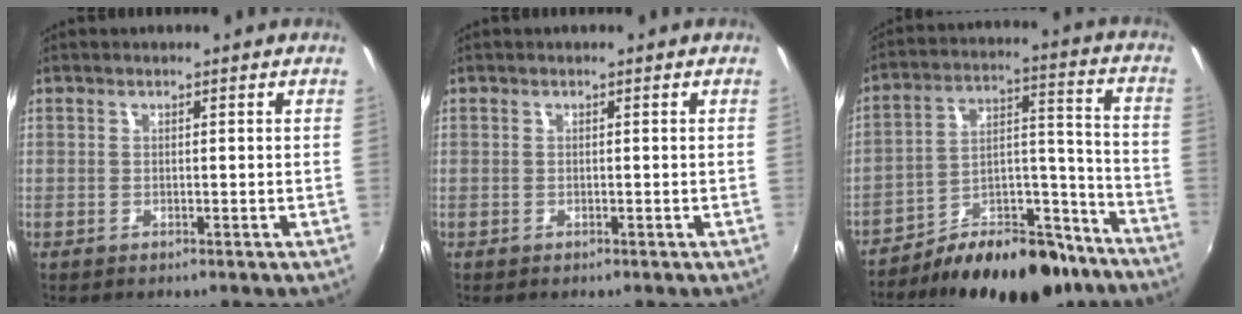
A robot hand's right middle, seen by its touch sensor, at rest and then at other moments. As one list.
[{"total": 0.0}, {"total": 19.7, "force": [-15.0, 8.4, 9.6], "torque": [-0.139, 0.046, -0.212]}]